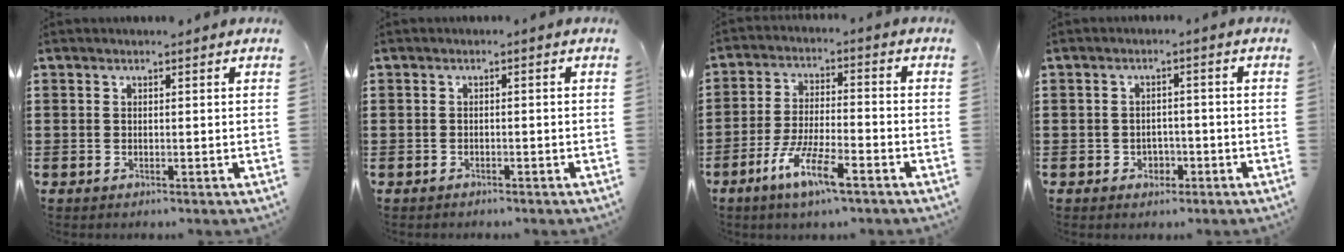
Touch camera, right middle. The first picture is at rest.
{"total": 0.7, "force": [-0.7, 0.2, -0.1], "torque": [-0.001, 0.001, -0.014]}
{"total": 8.2, "force": [-5.0, 1.4, 6.3], "torque": [-0.132, -0.010, -0.094]}
{"total": 1.8, "force": [-1.0, 1.3, 0.6], "torque": [-0.019, -0.001, -0.023]}